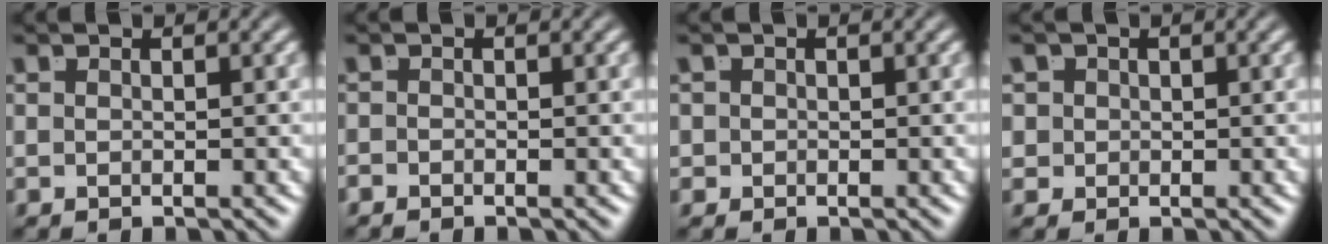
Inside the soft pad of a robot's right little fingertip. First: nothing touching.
{"total": 0.9, "force": [-0.8, -0.4, -0.1], "torque": [0.005, -0.009, -0.010]}
{"total": 1.2, "force": [-0.2, 1.2, 0.2], "torque": [-0.010, -0.009, -0.003]}
{"total": 3.9, "force": [0.2, 3.6, 1.4], "torque": [-0.045, -0.012, 0.005]}